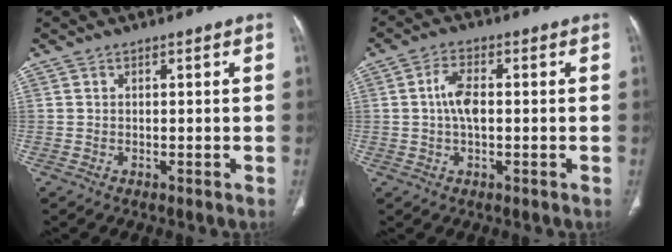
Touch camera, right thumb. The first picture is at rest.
{"total": 5.0, "force": [0.2, 2.3, 4.4], "torque": [-0.093, 0.008, 0.000]}